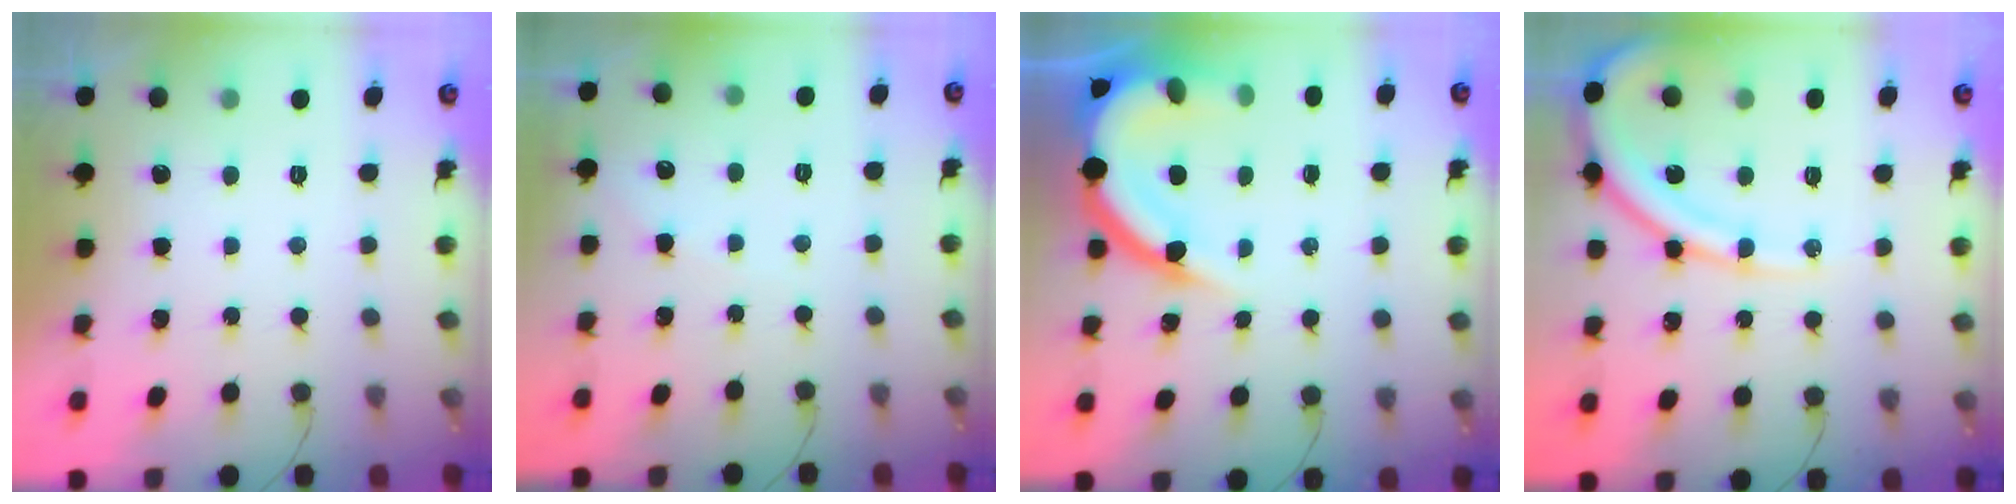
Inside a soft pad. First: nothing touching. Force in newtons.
{"total": 3.9, "press": 3.8, "slide": 0.6}
{"total": 16.2, "press": 16.2, "slide": 1.6}
{"total": 13.3, "press": 13.2, "slide": 1.4}